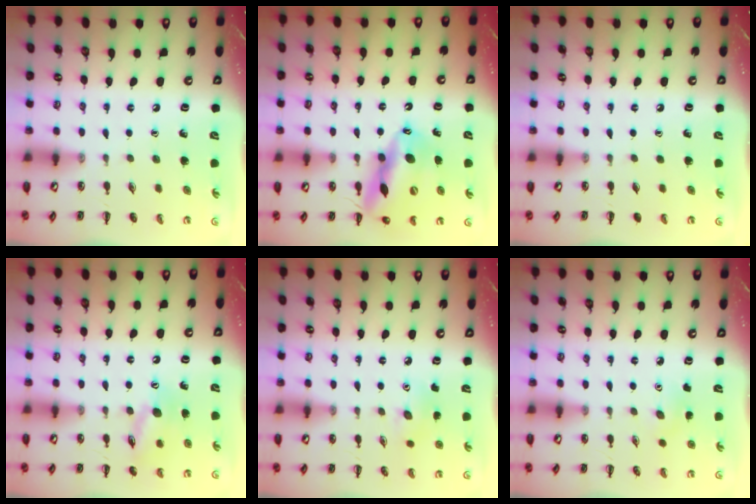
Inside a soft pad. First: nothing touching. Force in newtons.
{"total": 16.8, "press": 16.3, "slide": 4.1}
{"total": 0.0}
{"total": 11.2, "press": 11.1, "slide": 1.7}
{"total": 4.6, "press": 4.4, "slide": 1.2}
{"total": 3.2, "press": 3.1, "slide": 0.7}